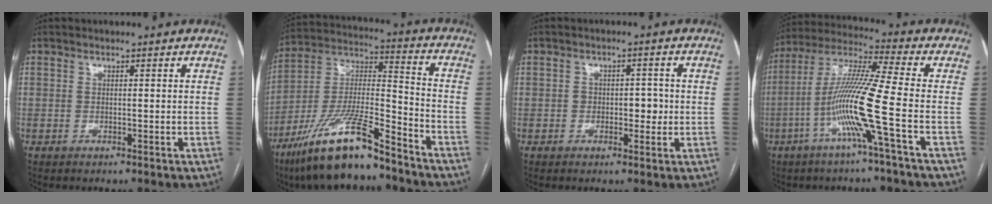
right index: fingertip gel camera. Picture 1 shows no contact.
{"total": 18.1, "force": [-13.2, 2.5, 12.2], "torque": [-0.251, -0.017, -0.238]}
{"total": 3.4, "force": [-0.4, 2.2, 2.6], "torque": [-0.031, 0.010, -0.003]}
{"total": 12.9, "force": [-4.3, -1.8, 12.0], "torque": [-0.240, -0.001, -0.092]}